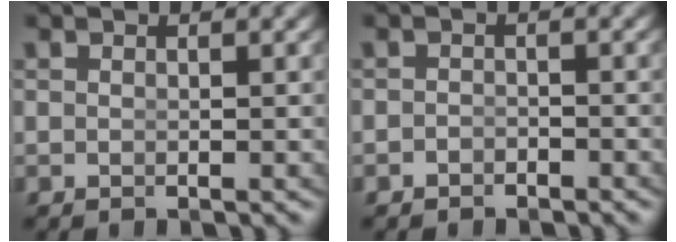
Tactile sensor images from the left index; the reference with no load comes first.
{"total": 1.3, "force": [-1.3, 0.2, -0.2], "torque": [0.002, -0.014, -0.015]}